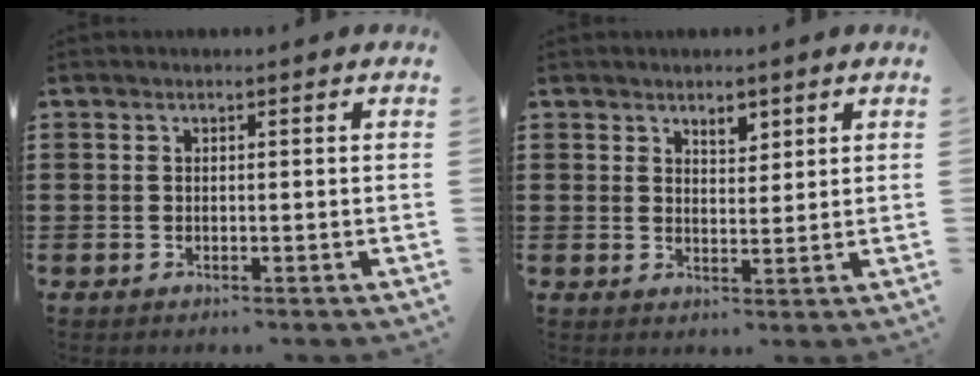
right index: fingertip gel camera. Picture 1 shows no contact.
{"total": 2.8, "force": [2.2, 1.4, 1.1], "torque": [-0.017, 0.002, 0.039]}